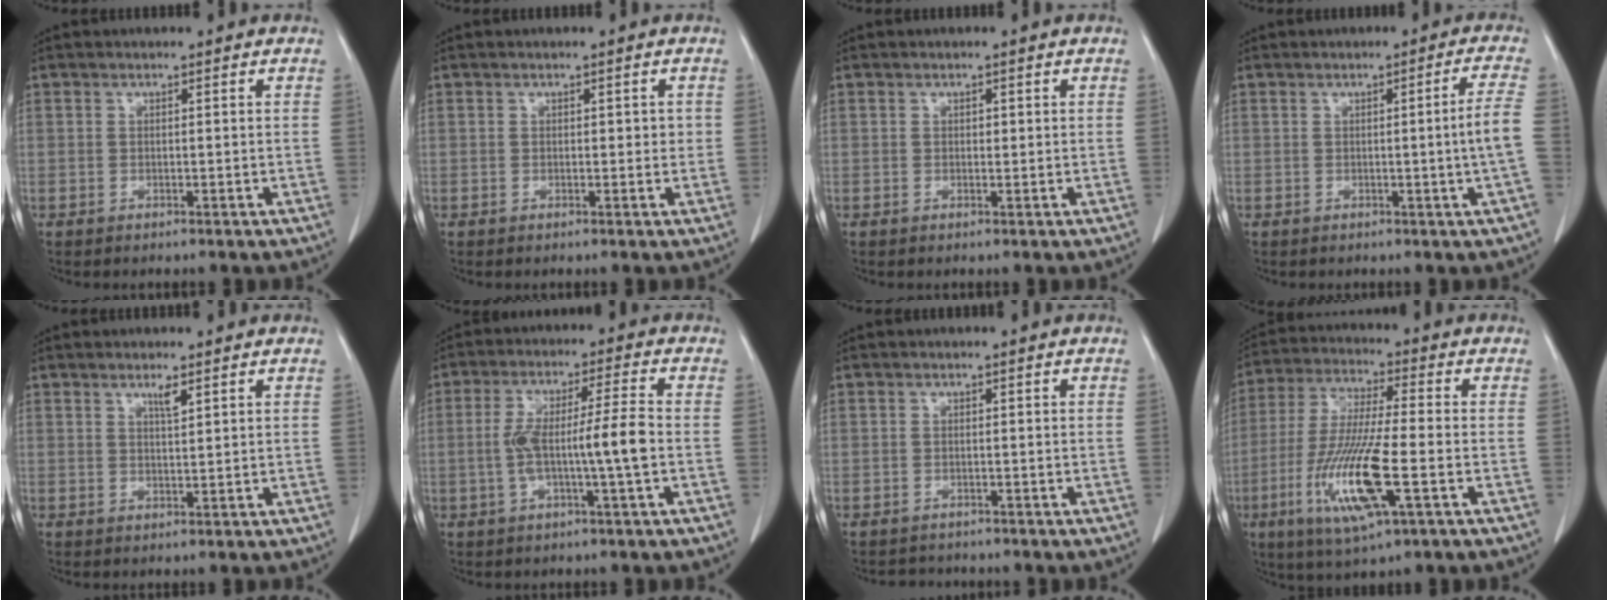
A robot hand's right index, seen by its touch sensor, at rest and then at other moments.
{"total": 1.5, "force": [0.2, 1.0, 1.2], "torque": [-0.013, 0.006, 0.003]}
{"total": 0.6, "force": [0.2, 0.4, 0.4], "torque": [-0.003, 0.001, 0.002]}
{"total": 4.6, "force": [-0.7, -1.4, 4.4], "torque": [-0.056, -0.004, -0.010]}
{"total": 1.8, "force": [1.1, 0.0, 1.4], "torque": [-0.027, -0.004, 0.021]}
{"total": 7.9, "force": [-1.3, 0.0, 7.8], "torque": [-0.154, 0.011, -0.023]}
{"total": 1.8, "force": [-1.6, 0.8, -0.3], "torque": [0.000, -0.003, -0.026]}
{"total": 14.6, "force": [-4.6, 1.4, 13.8], "torque": [-0.288, -0.023, -0.085]}